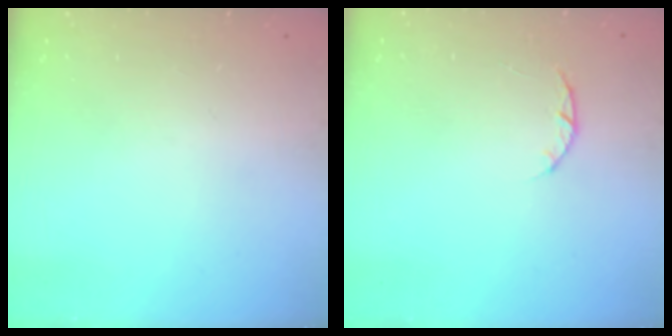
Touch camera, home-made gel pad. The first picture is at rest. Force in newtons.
{"total": 3.0, "press": 3.0, "slide": 0.4}